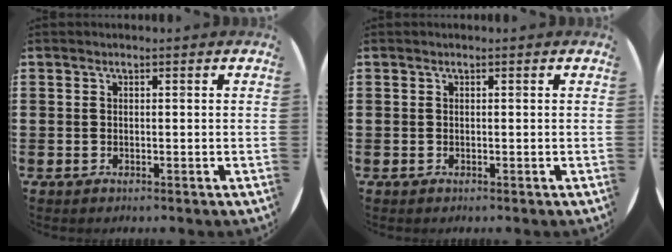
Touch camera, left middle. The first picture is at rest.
{"total": 0.0}